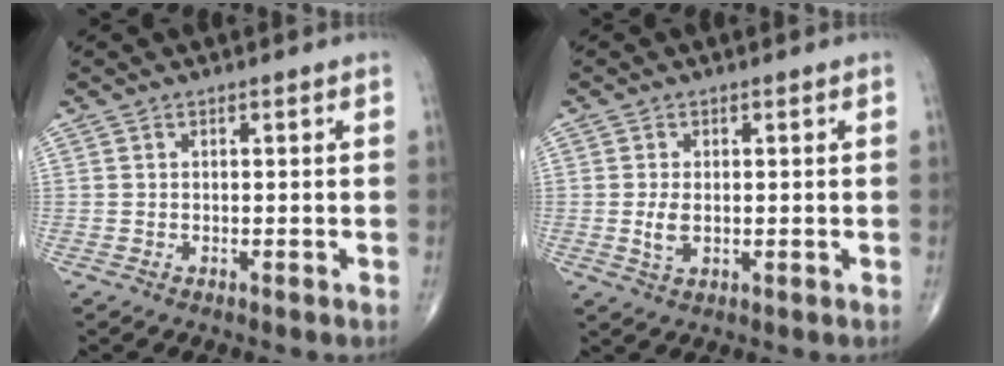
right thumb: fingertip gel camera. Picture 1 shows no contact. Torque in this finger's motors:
{"motor_torque": [-0.15, 0.19, 0.23, 0.14, 0.00]}